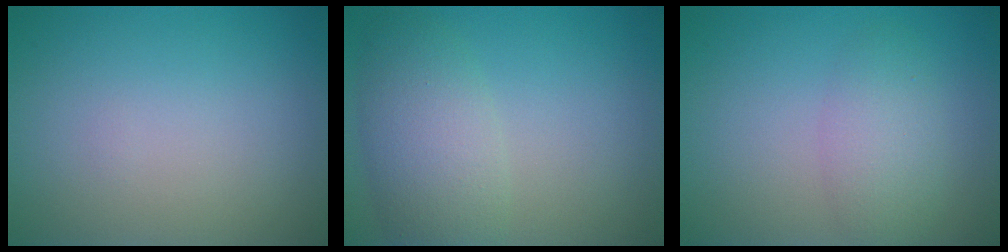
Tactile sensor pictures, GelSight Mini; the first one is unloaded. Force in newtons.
{"total": 4.8, "press": 4.8, "slide": 0.2}
{"total": 2.9, "press": 2.9, "slide": 0.2}